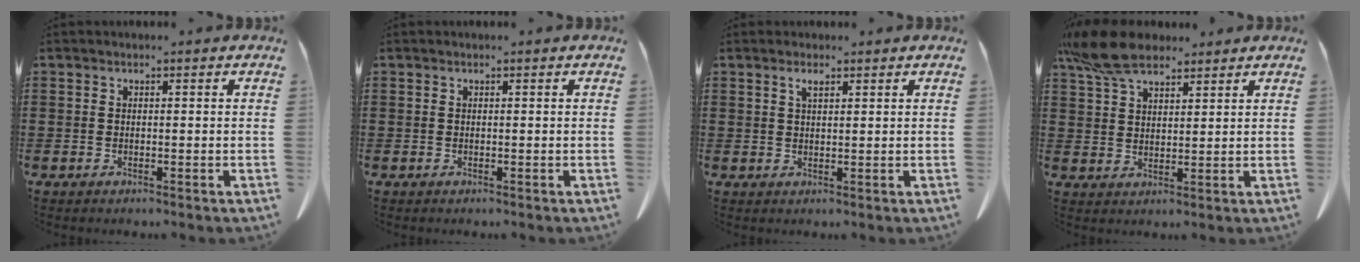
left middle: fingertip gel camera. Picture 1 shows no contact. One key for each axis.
{"total": 0.0}
{"total": 1.7, "fx": 1.1, "fy": 0.5, "fz": 1.3, "tx": -0.020, "ty": -0.003, "tz": 0.018}
{"total": 8.7, "fx": 6.6, "fy": 3.3, "fz": 4.6, "tx": -0.110, "ty": -0.003, "tz": 0.126}